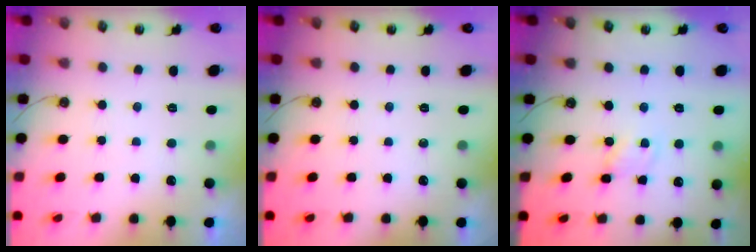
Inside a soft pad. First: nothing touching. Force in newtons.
{"total": 0.0}
{"total": 1.5, "press": 1.4, "slide": 0.2}